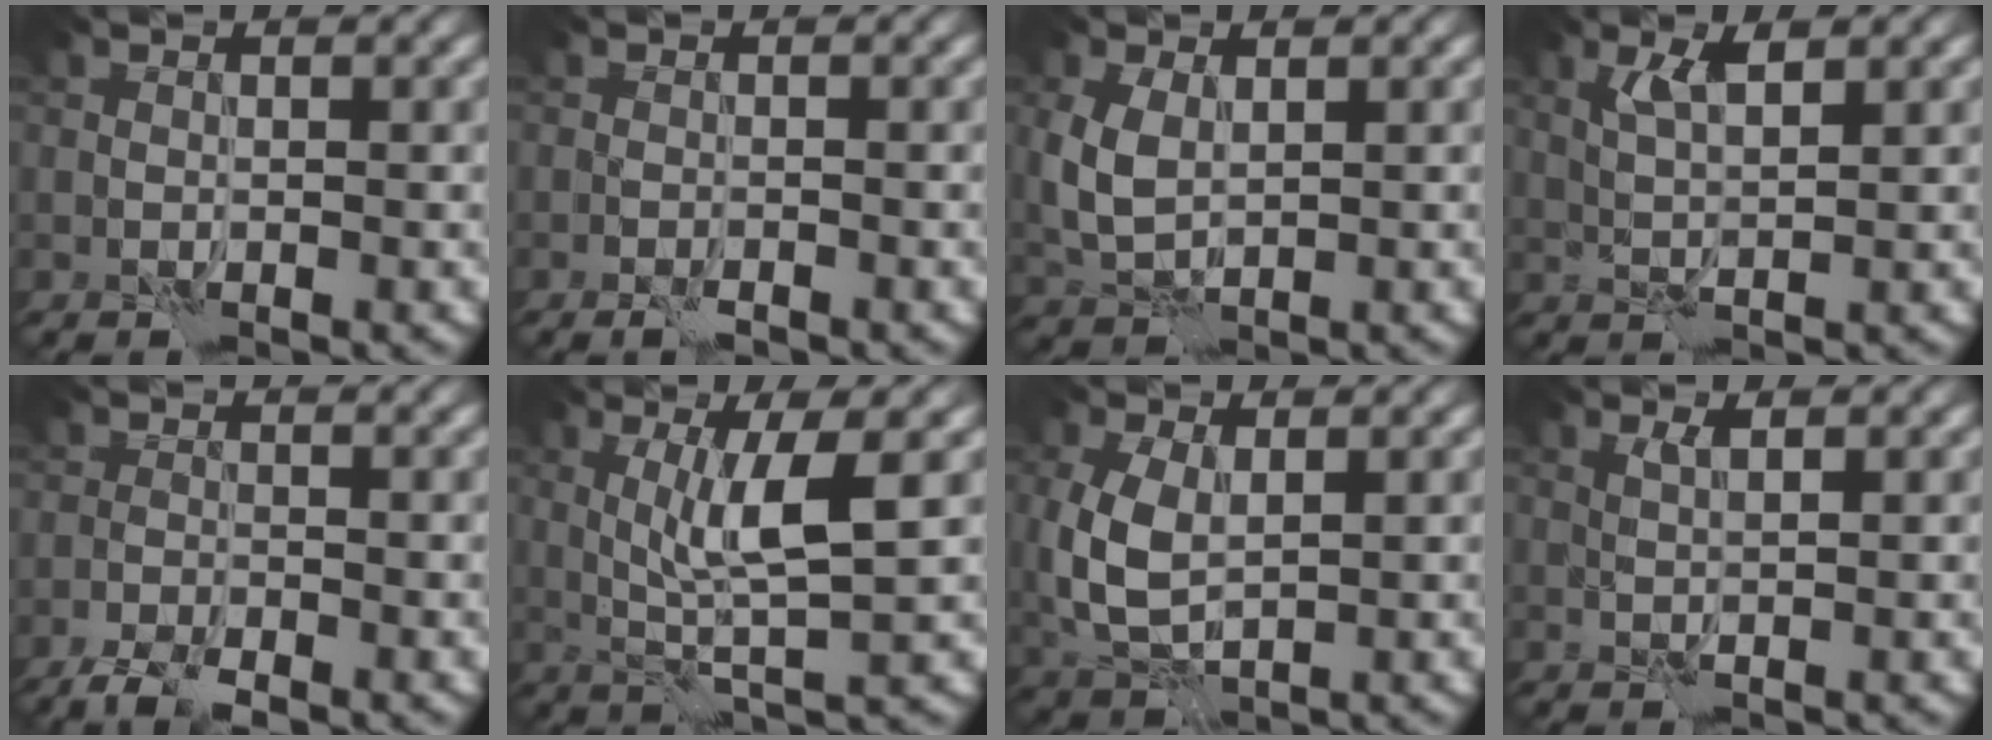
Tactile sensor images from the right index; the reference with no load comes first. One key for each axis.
{"total": 1.1, "fx": -0.8, "fy": 0.3, "fz": 0.7, "tx": -0.015, "ty": -0.002, "tz": -0.016}
{"total": 3.4, "fx": 0.9, "fy": 2.2, "fz": 2.5, "tx": -0.068, "ty": 0.000, "tz": 0.022}
{"total": 2.5, "fx": 1.5, "fy": 0.4, "fz": 1.9, "tx": -0.042, "ty": 0.000, "tz": 0.028}
{"total": 2.9, "fx": -2.4, "fy": 0.7, "fz": 1.5, "tx": -0.035, "ty": -0.006, "tz": -0.051}
{"total": 4.7, "fx": 1.1, "fy": 0.4, "fz": 4.6, "tx": -0.096, "ty": -0.002, "tz": 0.025}
{"total": 5.1, "fx": 0.7, "fy": 3.2, "fz": 3.9, "tx": -0.105, "ty": -0.002, "tz": 0.018}
{"total": 1.2, "fx": 0.8, "fy": 0.1, "fz": 0.9, "tx": -0.019, "ty": -0.001, "tz": 0.013}